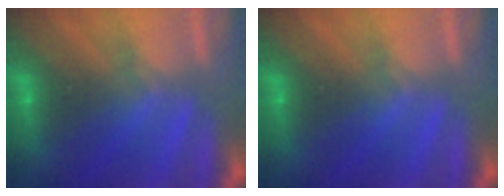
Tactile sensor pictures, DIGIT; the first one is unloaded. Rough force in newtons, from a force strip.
{"total": 0.0}